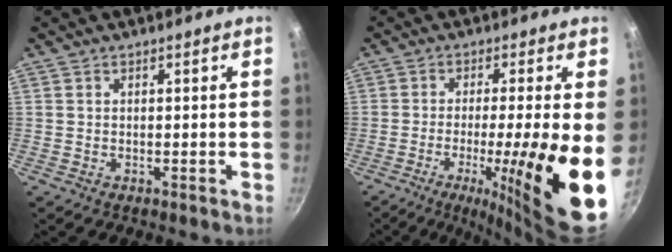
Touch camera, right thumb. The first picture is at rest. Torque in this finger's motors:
{"motor_torque": [0.56, 2.74, 0.53, 0.25, 0.23]}